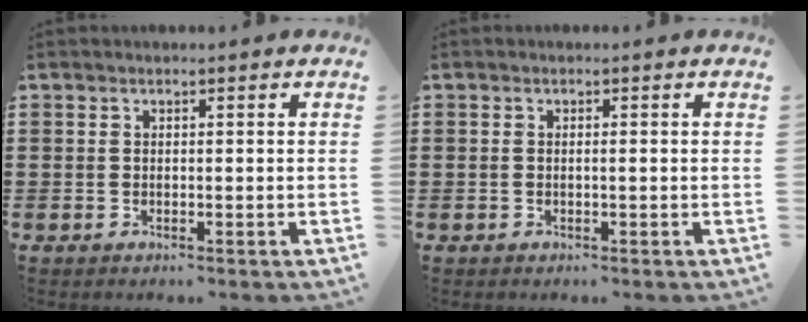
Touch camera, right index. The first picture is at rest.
{"total": 0.6, "force": [-0.2, 0.0, 0.5], "torque": [-0.009, -0.003, -0.003]}